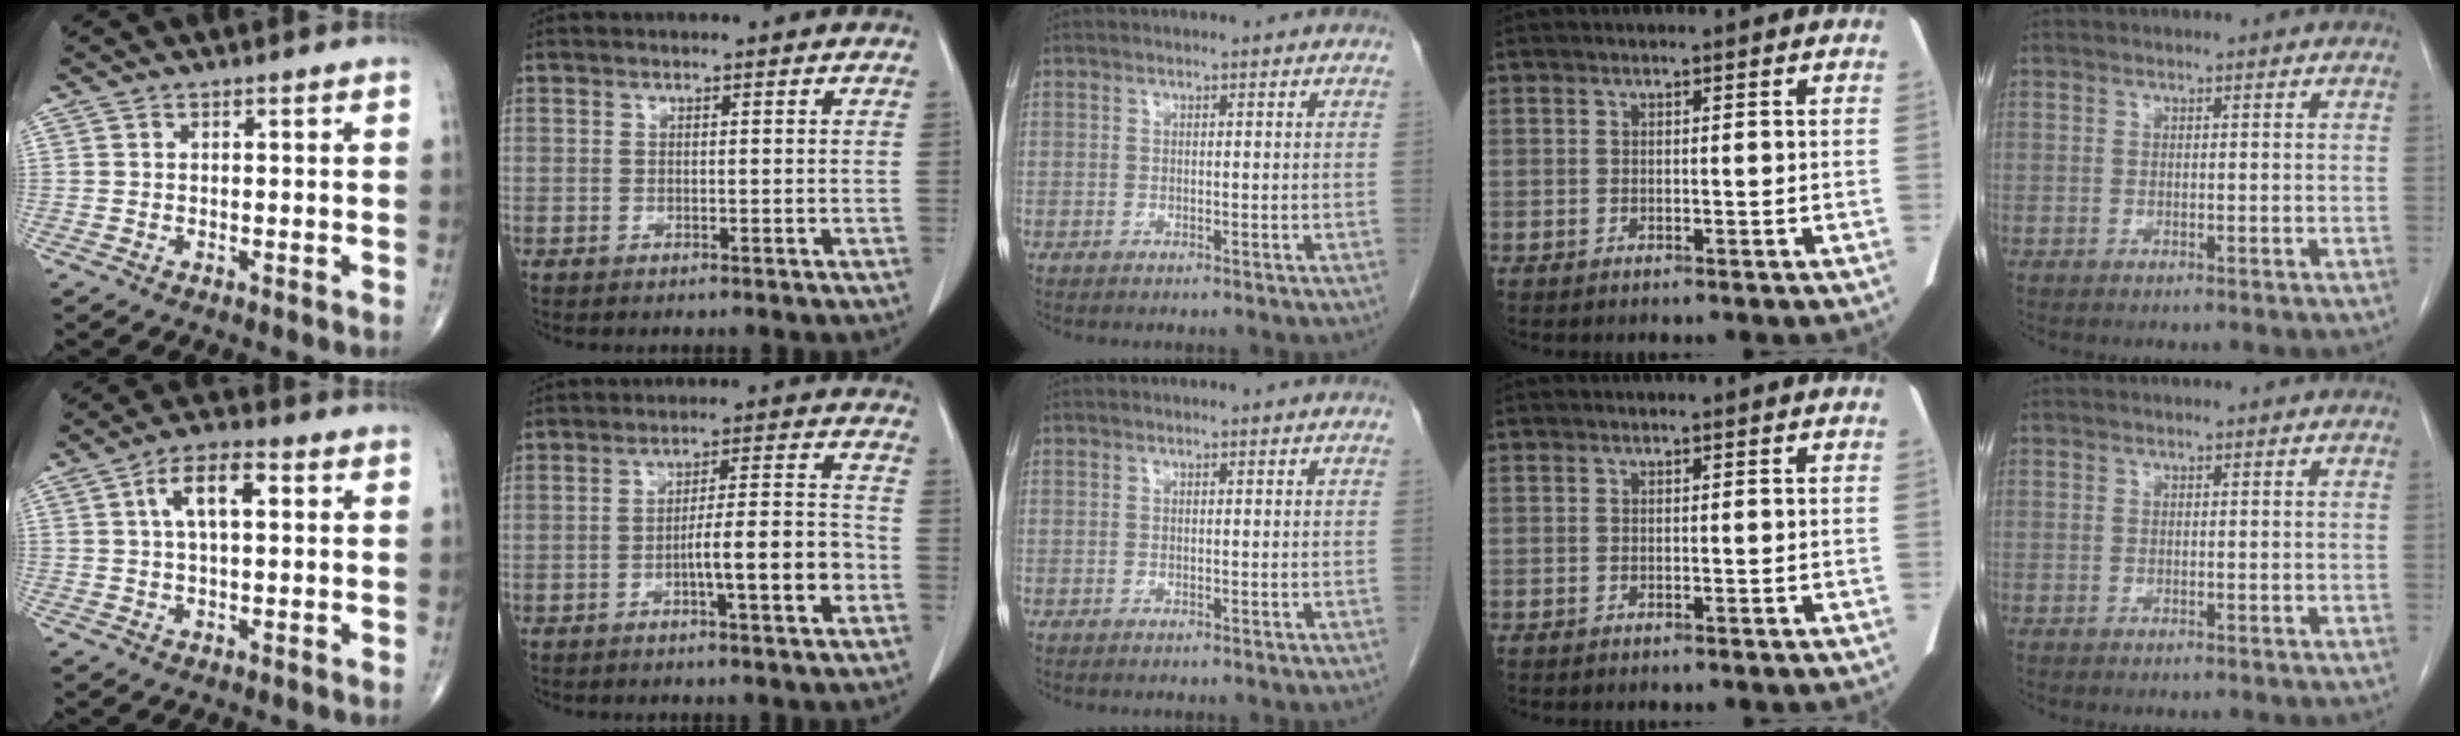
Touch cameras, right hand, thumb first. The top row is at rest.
{"thumb": {"total": 8.3, "force": [2.0, 3.7, 7.2], "torque": [-0.123, 0.014, 0.029]}, "index": {"total": 8.9, "force": [-3.1, 0.7, 8.3], "torque": [-0.126, 0.013, -0.046]}}